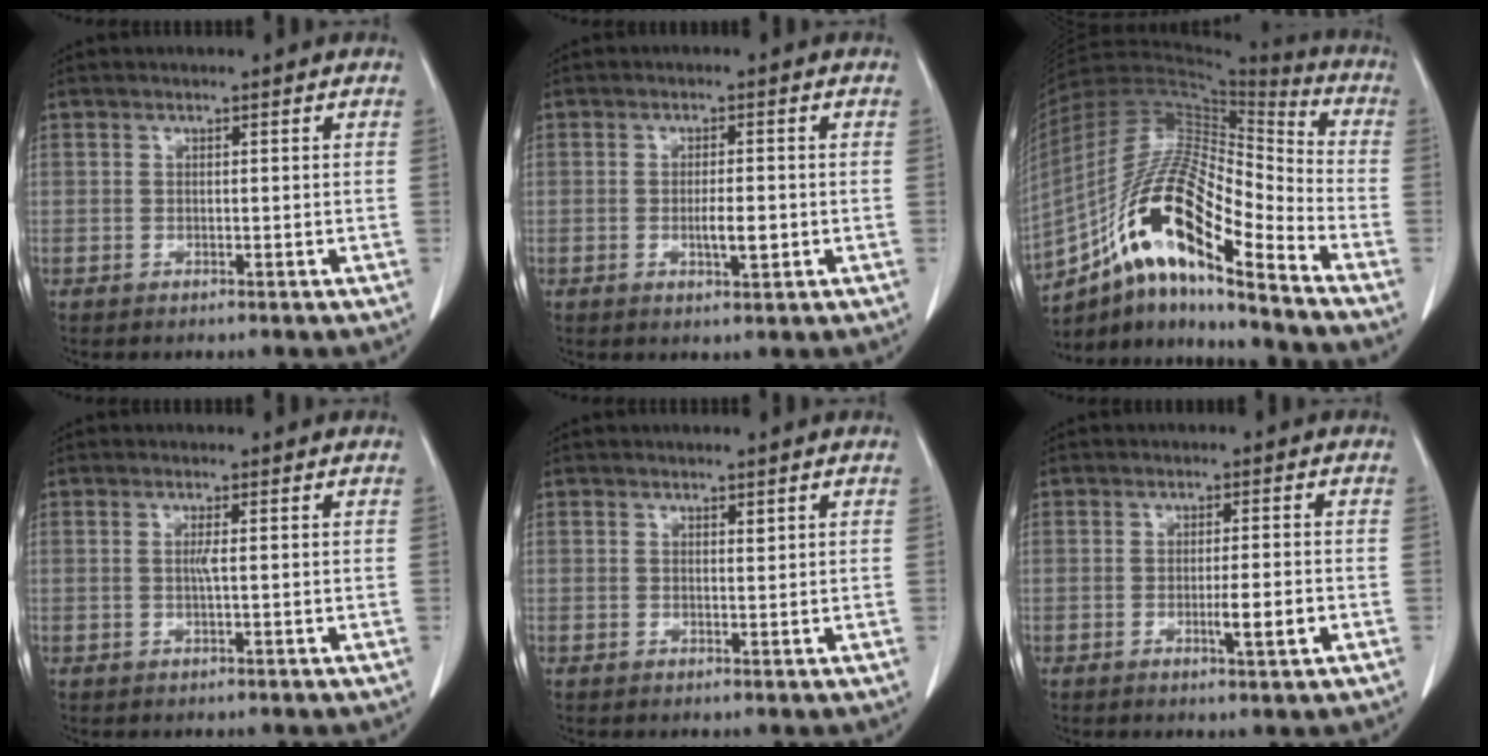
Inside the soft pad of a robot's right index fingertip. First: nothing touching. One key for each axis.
{"total": 3.4, "fx": -0.7, "fy": 0.8, "fz": 3.3, "tx": -0.057, "ty": -0.001, "tz": -0.007}
{"total": 19.3, "fx": -11.2, "fy": 3.5, "fz": 15.3, "tx": -0.303, "ty": 0.008, "tz": -0.199}
{"total": 1.2, "fx": 0.0, "fy": -0.3, "fz": 1.2, "tx": -0.027, "ty": 0.000, "tz": -0.002}
{"total": 0.5, "fx": 0.4, "fy": 0.1, "fz": 0.3, "tx": -0.007, "ty": -0.004, "tz": 0.006}
{"total": 3.9, "fx": -1.3, "fy": 0.0, "fz": 3.7, "tx": -0.059, "ty": -0.005, "tz": -0.018}